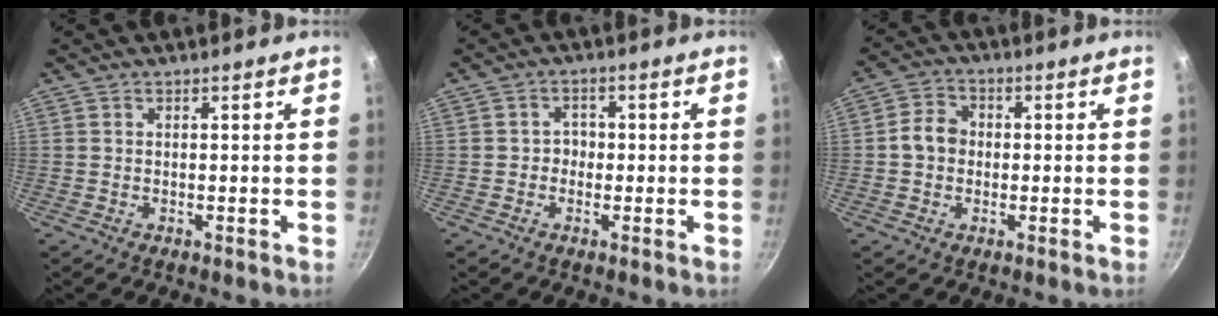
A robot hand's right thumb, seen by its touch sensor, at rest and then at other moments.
{"total": 2.6, "force": [-0.5, 2.3, 1.1], "torque": [0.005, 0.008, -0.012]}
{"total": 5.3, "force": [-0.2, 4.5, 2.8], "torque": [-0.028, 0.016, -0.015]}